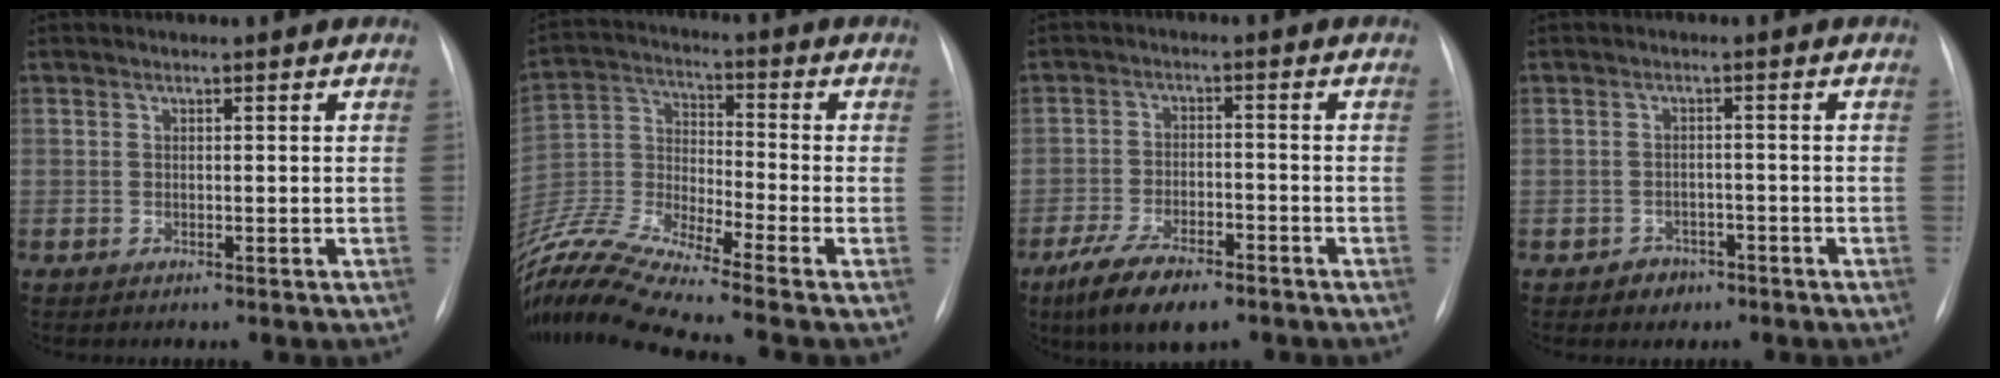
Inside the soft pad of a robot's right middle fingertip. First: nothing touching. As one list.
[{"total": 15.9, "force": [-14.4, -1.8, 6.6], "torque": [-0.142, 0.003, -0.272]}, {"total": 9.3, "force": [-6.6, 3.0, 5.9], "torque": [-0.109, -0.012, -0.110]}, {"total": 2.8, "force": [-1.8, 2.1, 0.5], "torque": [-0.005, 0.010, -0.021]}]